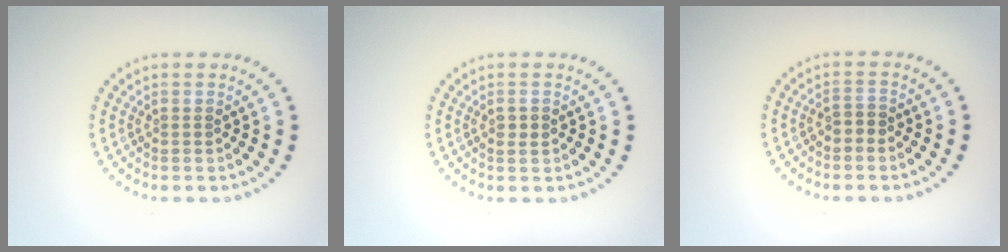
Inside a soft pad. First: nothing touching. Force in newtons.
{"total": 1.1, "press": 1.0, "slide": 0.3}
{"total": 1.1, "press": 0.9, "slide": 0.5}